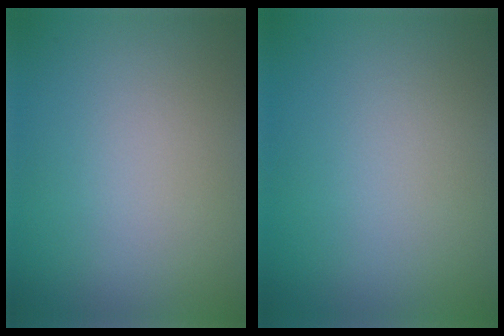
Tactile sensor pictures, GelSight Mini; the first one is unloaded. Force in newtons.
{"total": 0.0}